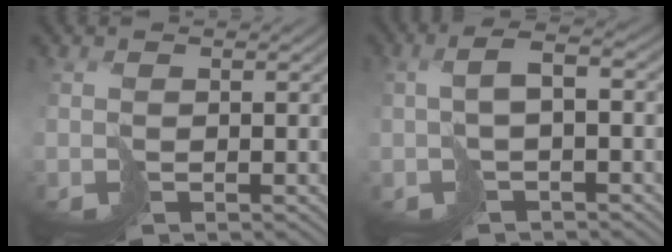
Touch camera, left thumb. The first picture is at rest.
{"total": 3.6, "force": [-0.3, 1.0, 3.4], "torque": [-0.064, 0.010, -0.011]}